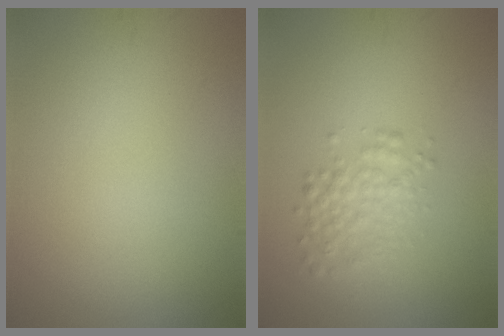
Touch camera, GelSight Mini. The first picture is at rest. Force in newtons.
{"total": 2.6, "press": 2.6, "slide": 0.1}